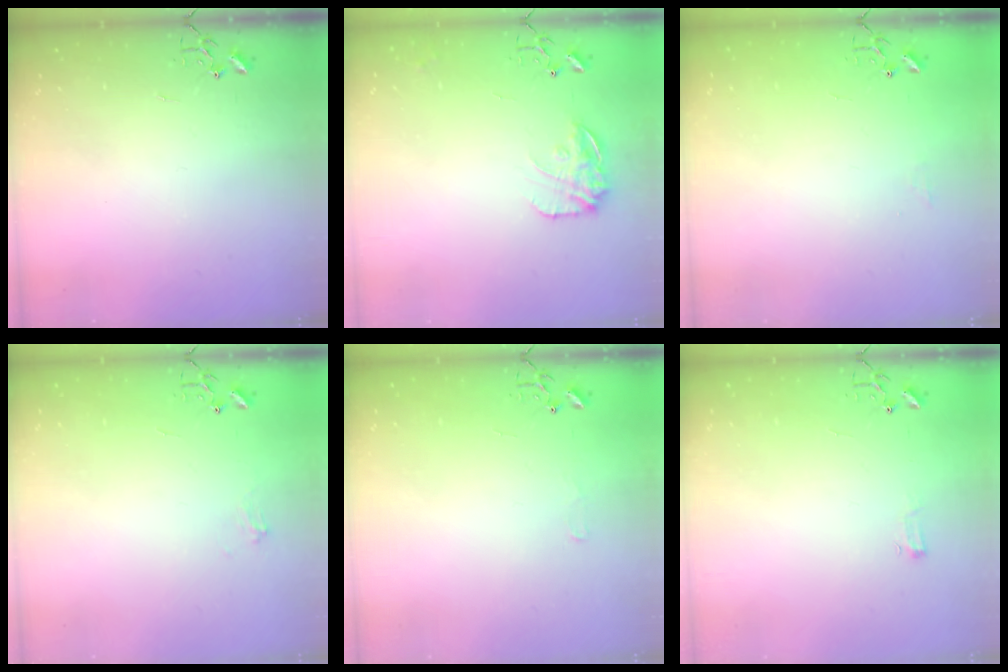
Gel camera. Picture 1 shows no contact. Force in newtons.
{"total": 12.9, "press": 12.8, "slide": 0.6}
{"total": 5.1, "press": 5.1, "slide": 0.7}
{"total": 6.1, "press": 6.1, "slide": 0.7}
{"total": 6.4, "press": 6.4, "slide": 0.8}
{"total": 4.1, "press": 4.1, "slide": 0.6}